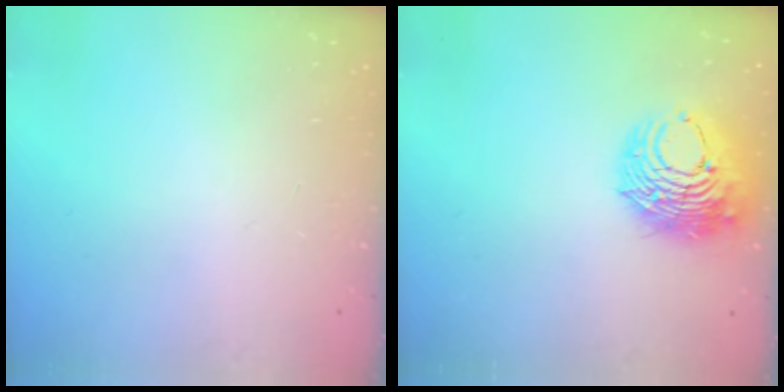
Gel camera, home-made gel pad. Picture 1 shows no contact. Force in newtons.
{"total": 11.8, "press": 11.7, "slide": 1.6}